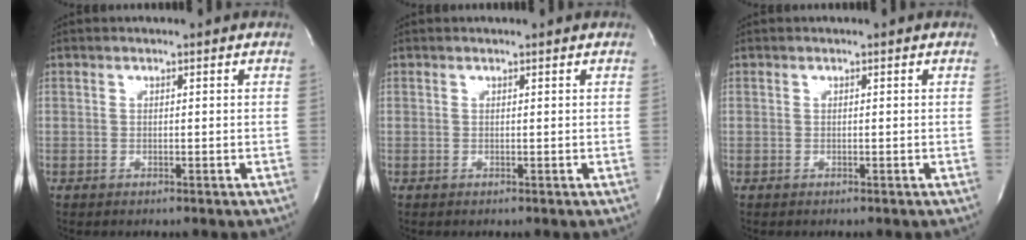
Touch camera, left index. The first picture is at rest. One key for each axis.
{"total": 1.3, "fx": 1.3, "fy": 0.0, "fz": 0.1, "tx": -0.010, "ty": 0.005, "tz": 0.013}
{"total": 0.0}